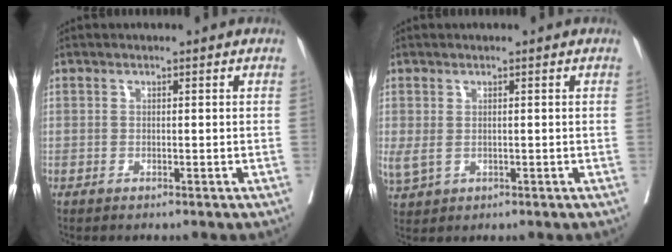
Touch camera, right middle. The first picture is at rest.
{"total": 2.8, "force": [0.0, 1.8, 2.2], "torque": [-0.060, -0.005, 0.010]}